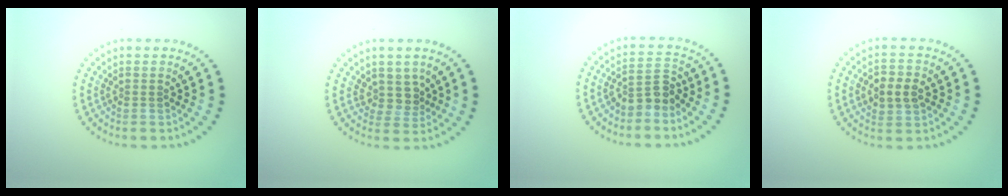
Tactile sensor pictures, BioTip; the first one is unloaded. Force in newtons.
{"total": 2.3, "press": 1.7, "slide": 1.5}
{"total": 2.8, "press": 2.5, "slide": 1.2}
{"total": 2.9, "press": 2.9, "slide": 0.3}